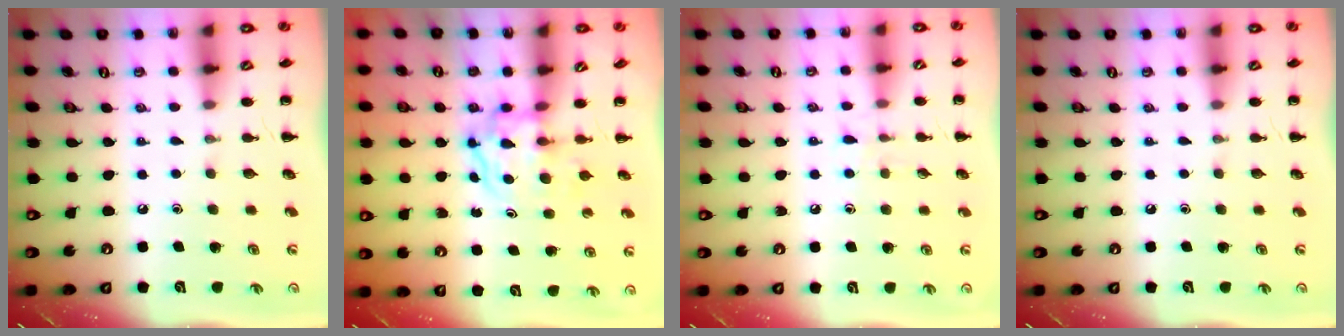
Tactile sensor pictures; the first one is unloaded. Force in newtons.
{"total": 3.7, "press": 3.7, "slide": 0.4}
{"total": 6.5, "press": 6.1, "slide": 2.1}
{"total": 0.0}